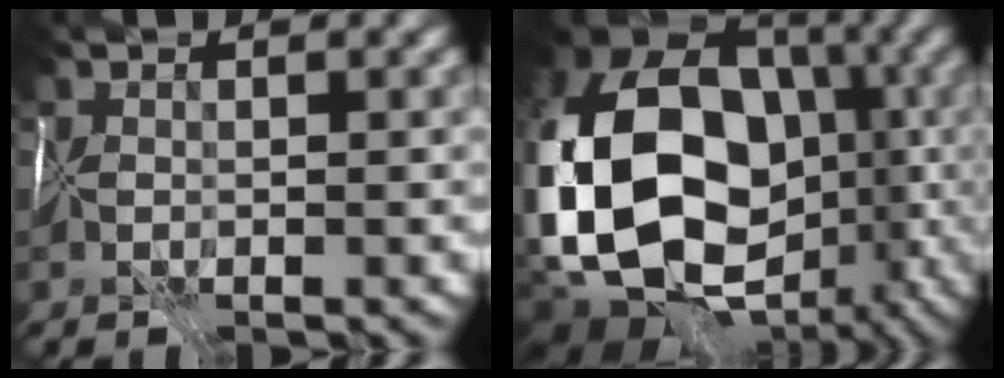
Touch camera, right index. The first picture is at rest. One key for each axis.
{"total": 18.3, "fx": -2.3, "fy": 14.0, "fz": 11.6, "tx": -0.233, "ty": -0.014, "tz": -0.016}